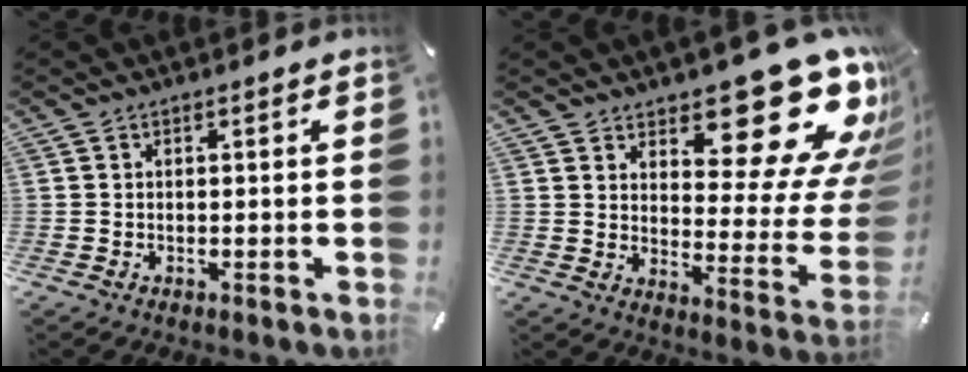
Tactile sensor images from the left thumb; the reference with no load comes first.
{"total": 20.6, "force": [14.2, 8.8, 12.0], "torque": [-0.125, -0.125, 0.233]}